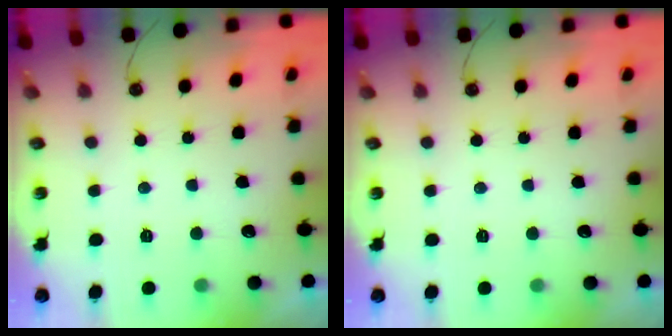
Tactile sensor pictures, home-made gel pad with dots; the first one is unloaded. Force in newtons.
{"total": 0.0}